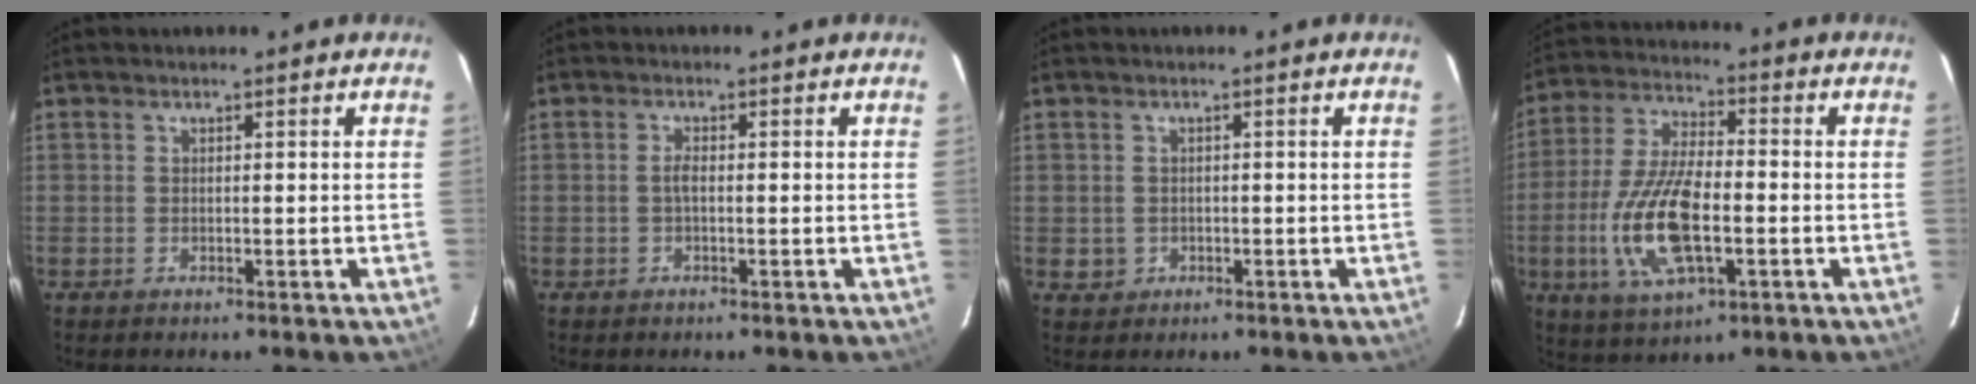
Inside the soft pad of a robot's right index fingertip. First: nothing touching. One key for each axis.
{"total": 1.5, "fx": -0.2, "fy": 0.3, "fz": 1.4, "tx": -0.028, "ty": 0.003, "tz": -0.007}
{"total": 2.4, "fx": -0.3, "fy": 2.3, "fz": 0.3, "tx": -0.006, "ty": 0.003, "tz": 0.001}
{"total": 15.5, "fx": -3.8, "fy": 6.2, "fz": 13.7, "tx": -0.292, "ty": -0.008, "tz": -0.070}